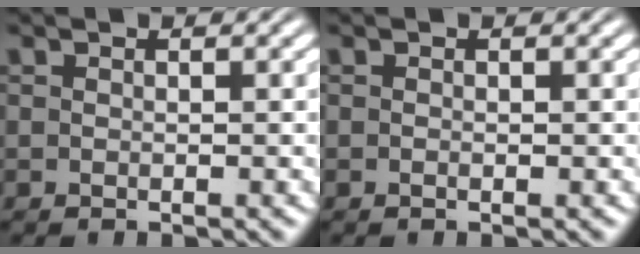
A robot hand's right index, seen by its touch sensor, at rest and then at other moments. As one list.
[{"total": 2.1, "force": [-0.3, -2.1, -0.4], "torque": [0.020, -0.011, 0.005]}]